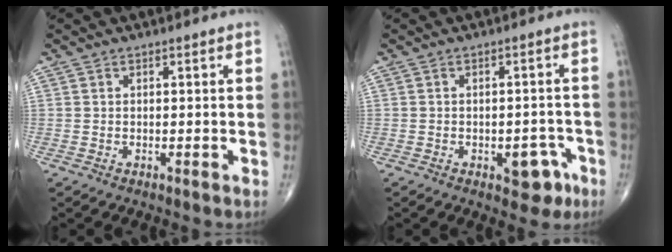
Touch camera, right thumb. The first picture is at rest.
{"total": 5.5, "force": [-2.6, 3.1, 3.7], "torque": [-0.019, 0.018, -0.029]}